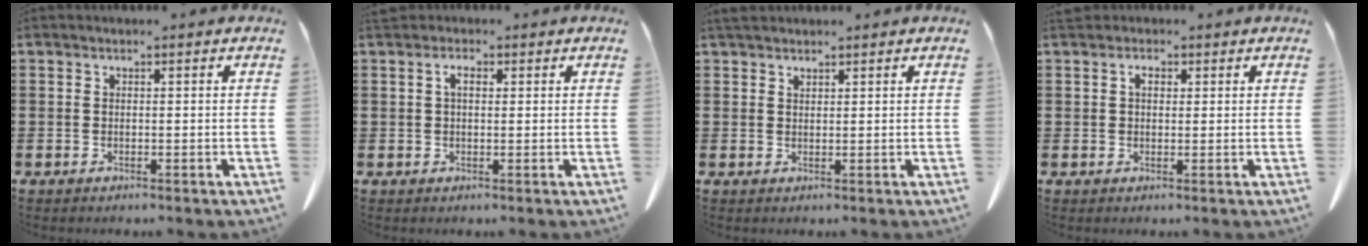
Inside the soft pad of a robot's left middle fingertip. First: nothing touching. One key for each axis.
{"total": 2.3, "fx": 0.7, "fy": 1.1, "fz": 1.9, "tx": -0.041, "ty": 0.007, "tz": 0.012}
{"total": 1.7, "fx": 1.6, "fy": 0.5, "fz": 0.4, "tx": -0.013, "ty": 0.000, "tz": 0.032}
{"total": 2.1, "fx": 0.8, "fy": 1.2, "fz": 1.5, "tx": -0.025, "ty": 0.002, "tz": 0.013}